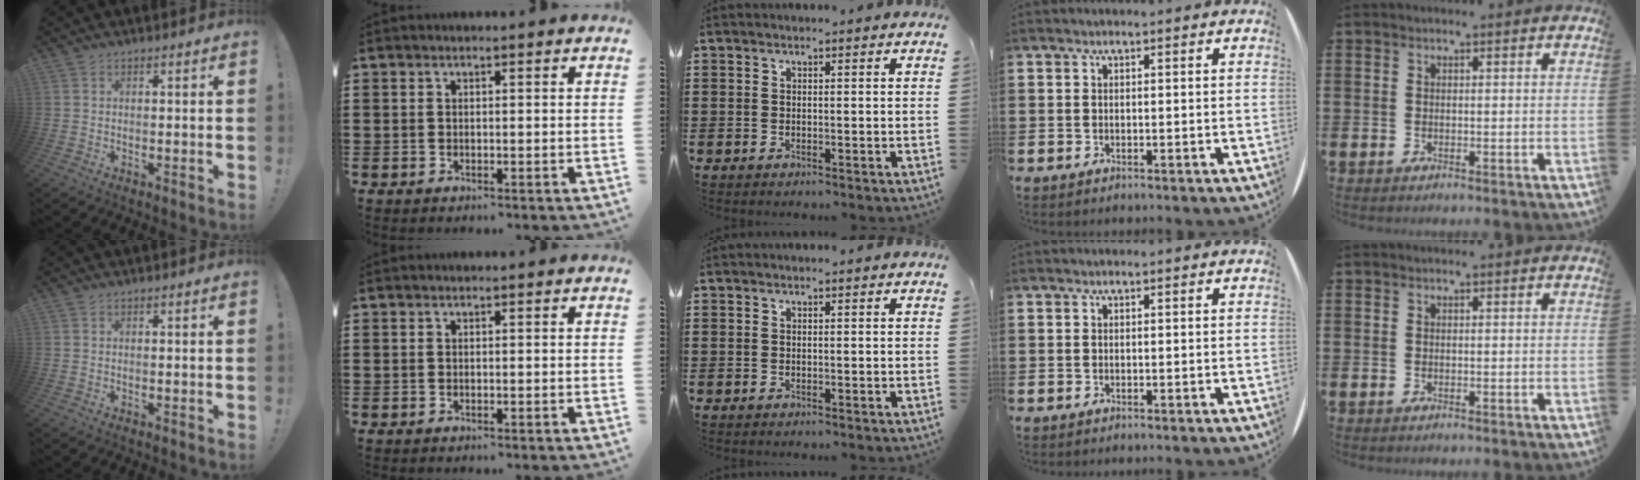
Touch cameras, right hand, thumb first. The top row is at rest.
{}